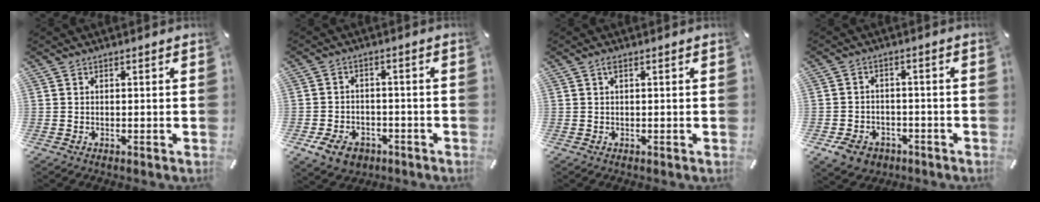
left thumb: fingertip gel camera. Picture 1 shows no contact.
{"total": 6.9, "force": [-3.9, 5.0, 2.8], "torque": [-0.066, 0.020, -0.073]}
{"total": 0.9, "force": [0.3, 0.2, 0.8], "torque": [-0.017, 0.003, 0.004]}
{"total": 6.3, "force": [-3.5, 4.9, 2.0], "torque": [-0.049, 0.022, -0.065]}